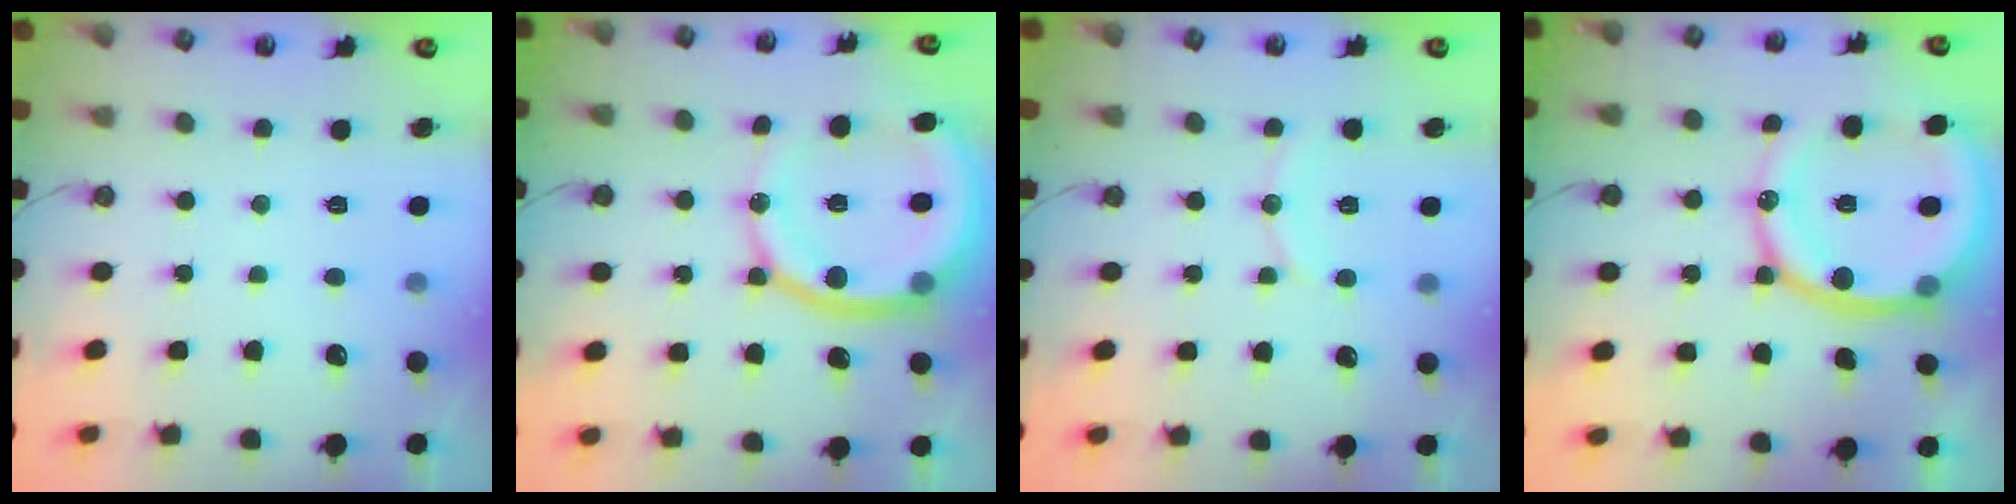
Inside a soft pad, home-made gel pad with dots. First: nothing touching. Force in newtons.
{"total": 17.0, "press": 16.9, "slide": 1.7}
{"total": 6.8, "press": 6.8, "slide": 0.7}
{"total": 20.1, "press": 19.9, "slide": 3.0}